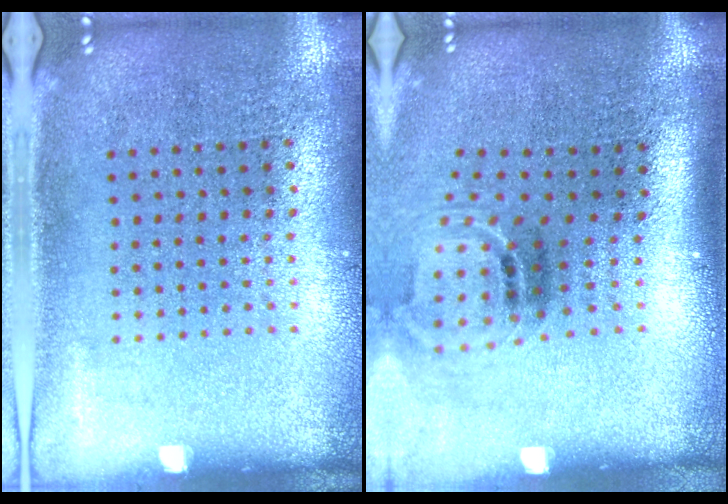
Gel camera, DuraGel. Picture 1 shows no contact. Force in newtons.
{"total": 1.8, "press": 1.1, "slide": 1.4}